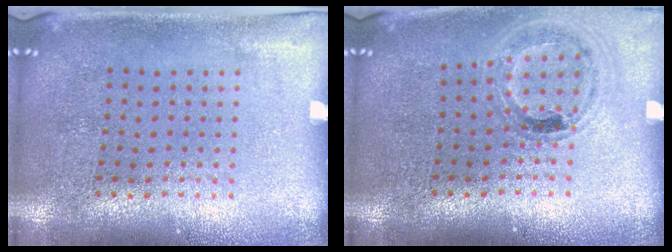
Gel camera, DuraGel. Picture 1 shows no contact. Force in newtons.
{"total": 1.0, "press": 1.0, "slide": 0.0}